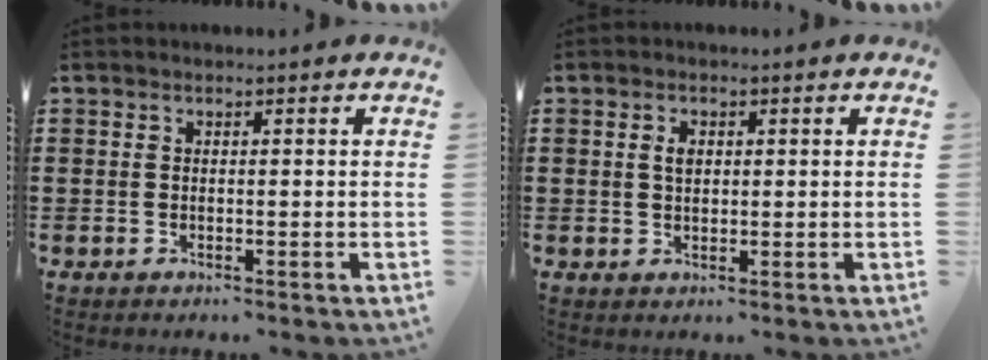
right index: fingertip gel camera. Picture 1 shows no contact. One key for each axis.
{"total": 2.1, "fx": 0.5, "fy": 1.2, "fz": 1.6, "tx": -0.035, "ty": 0.008, "tz": 0.007}